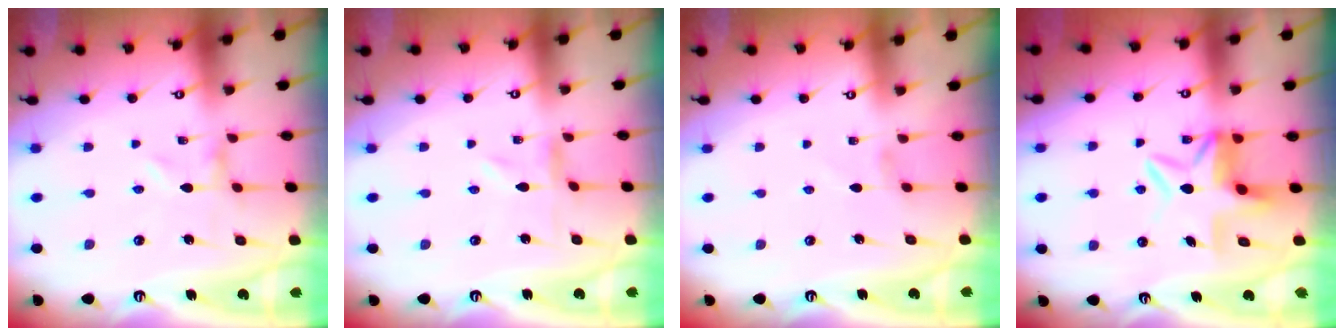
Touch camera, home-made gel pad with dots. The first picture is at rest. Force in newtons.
{"total": 0.0}
{"total": 0.0}
{"total": 7.5, "press": 7.4, "slide": 1.2}